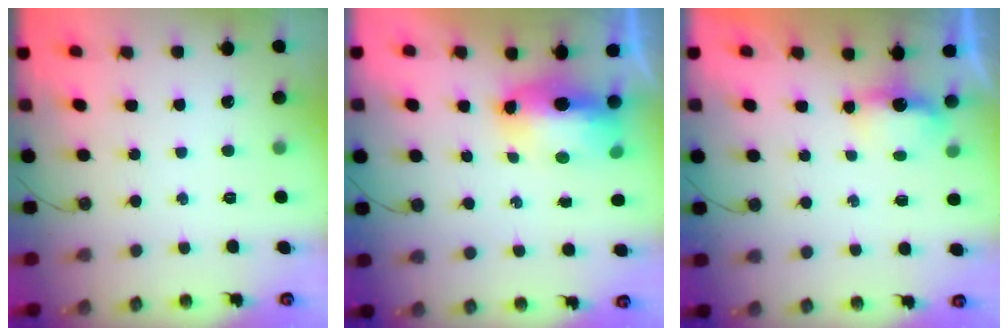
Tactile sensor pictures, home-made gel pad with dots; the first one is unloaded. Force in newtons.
{"total": 10.5, "press": 10.4, "slide": 1.5}
{"total": 3.4, "press": 3.4, "slide": 0.5}